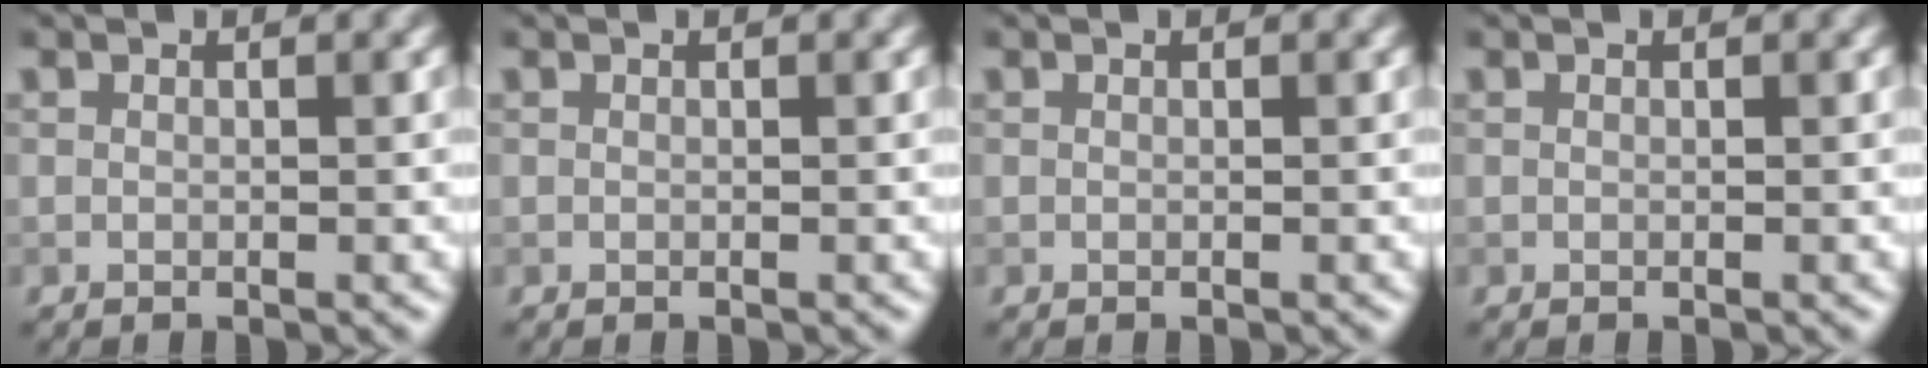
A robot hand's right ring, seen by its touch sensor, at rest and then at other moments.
{"total": 0.0}
{"total": 0.0}
{"total": 0.0}